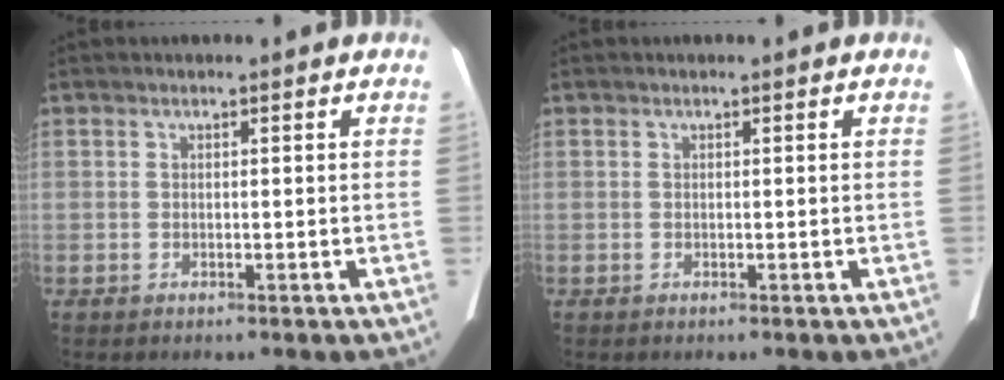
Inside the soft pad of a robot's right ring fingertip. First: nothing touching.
{"total": 0.0}